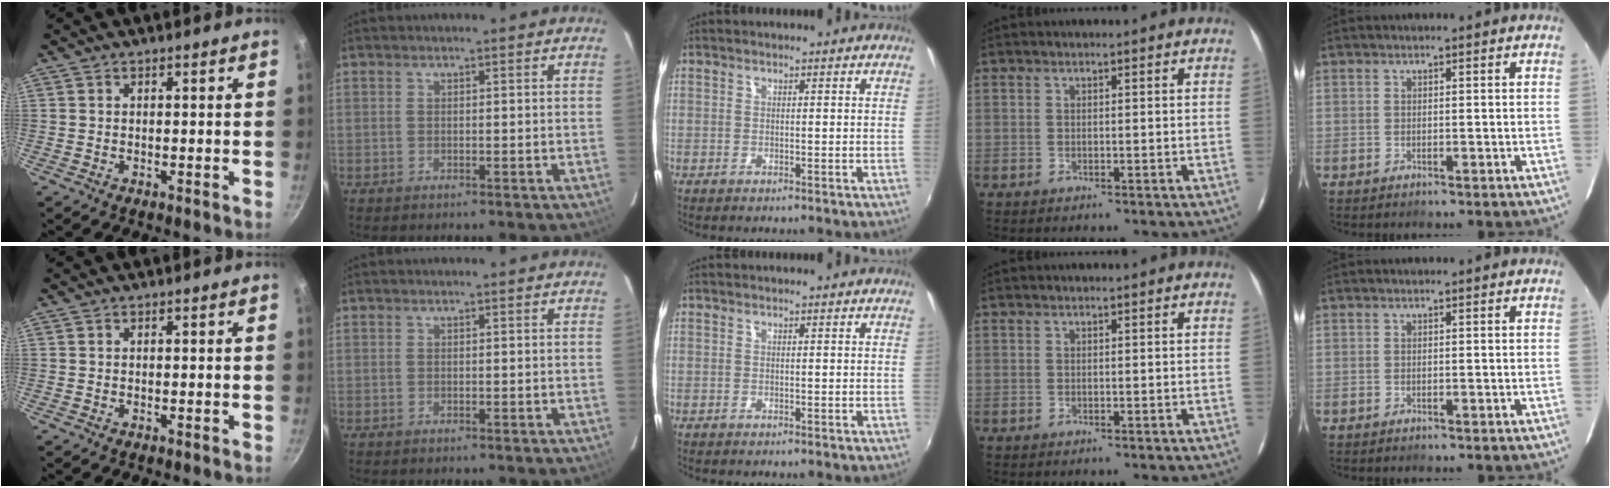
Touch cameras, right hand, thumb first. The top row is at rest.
{}